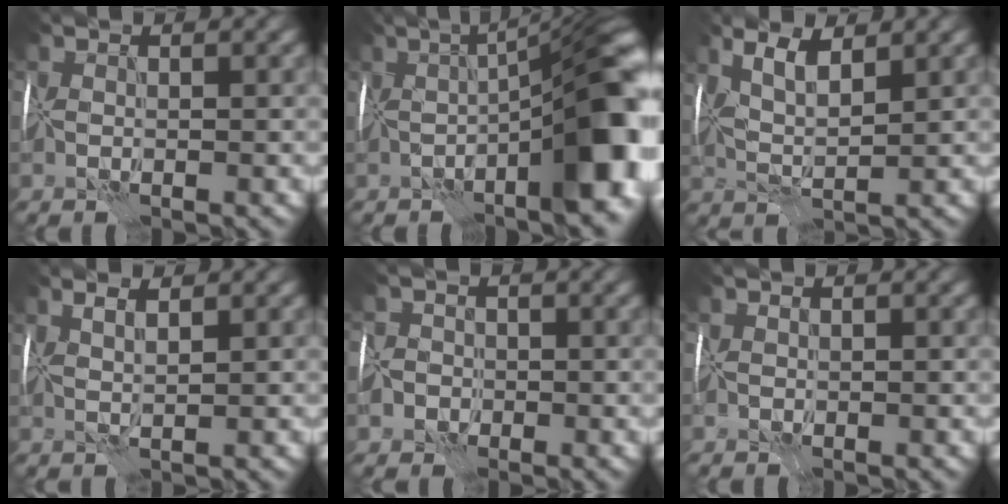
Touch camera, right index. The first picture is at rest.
{"total": 13.6, "force": [-1.7, 4.2, 12.9], "torque": [-0.150, 0.000, -0.028]}
{"total": 3.9, "force": [1.9, 1.1, 3.2], "torque": [-0.067, -0.001, 0.031]}
{"total": 2.0, "force": [1.2, 0.2, 1.5], "torque": [-0.018, 0.003, 0.010]}
{"total": 4.6, "force": [-2.5, 3.7, 1.1], "torque": [-0.002, -0.007, -0.063]}
{"total": 0.0}